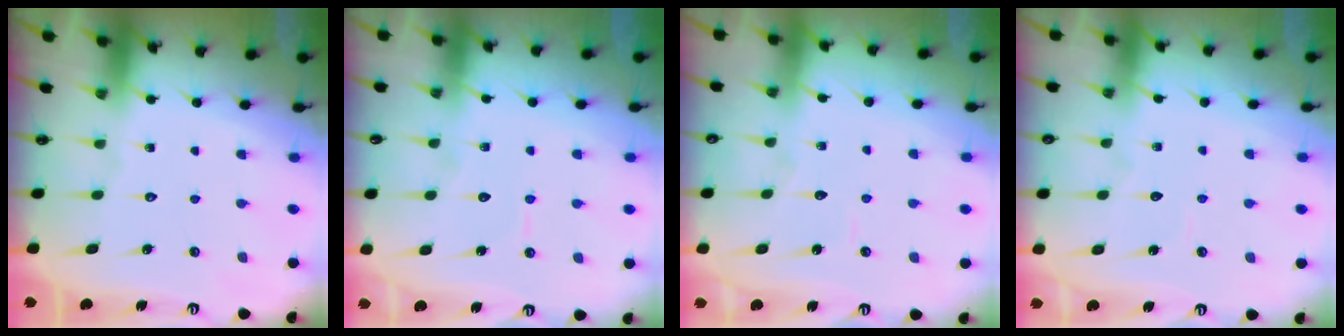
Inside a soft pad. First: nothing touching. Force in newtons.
{"total": 4.5, "press": 4.5, "slide": 0.2}
{"total": 3.6, "press": 3.6, "slide": 0.4}
{"total": 2.9, "press": 2.9, "slide": 0.3}